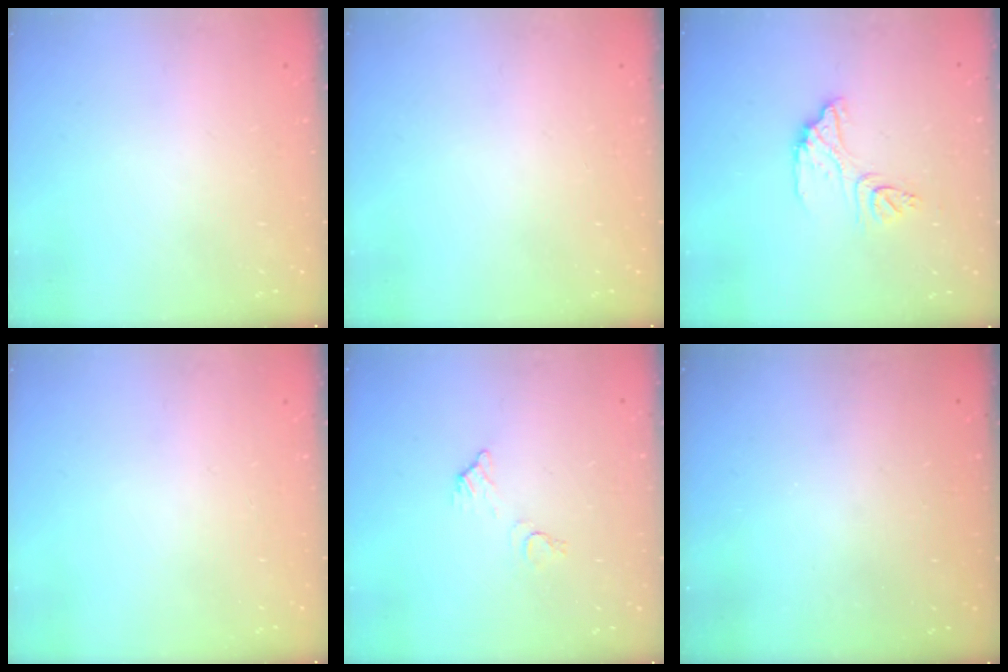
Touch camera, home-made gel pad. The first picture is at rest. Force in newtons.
{"total": 0.0}
{"total": 11.1, "press": 11.0, "slide": 1.0}
{"total": 0.0}
{"total": 5.2, "press": 5.2, "slide": 0.2}
{"total": 3.2, "press": 3.2, "slide": 0.3}